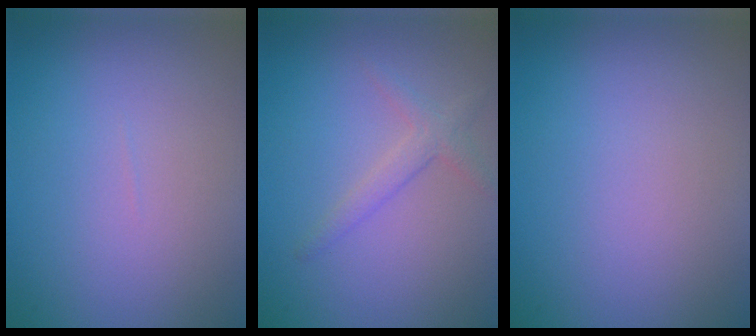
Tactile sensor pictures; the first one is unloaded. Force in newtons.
{"total": 1.8, "press": 1.8, "slide": 0.1}
{"total": 0.0}